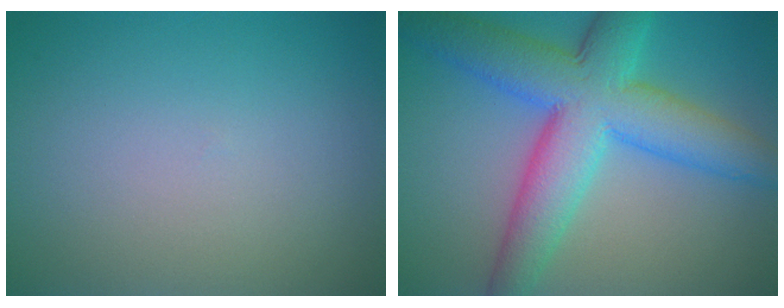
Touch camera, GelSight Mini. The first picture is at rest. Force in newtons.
{"total": 9.7, "press": 9.7, "slide": 0.2}